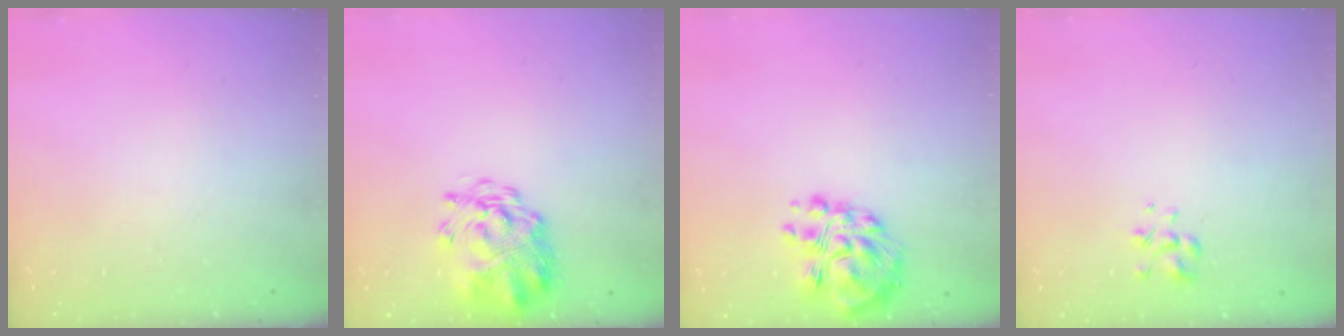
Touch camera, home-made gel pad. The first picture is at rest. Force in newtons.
{"total": 3.9, "press": 3.6, "slide": 1.4}
{"total": 11.0, "press": 10.7, "slide": 2.4}
{"total": 2.2, "press": 2.1, "slide": 0.8}